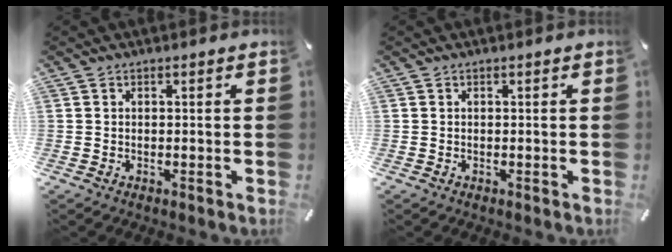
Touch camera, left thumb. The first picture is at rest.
{"total": 0.0}